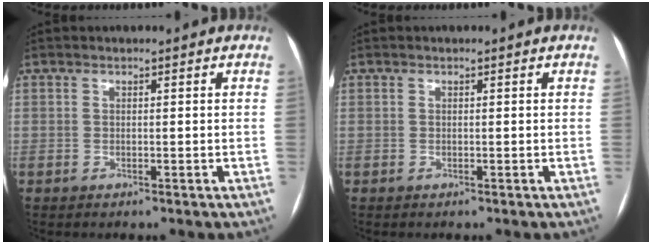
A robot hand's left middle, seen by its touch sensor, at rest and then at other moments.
{"total": 0.0}